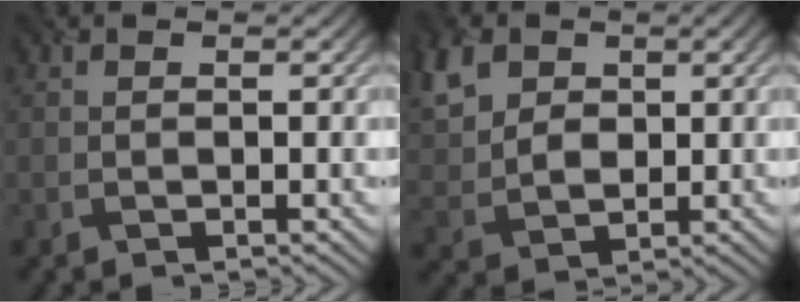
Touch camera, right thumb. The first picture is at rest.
{"total": 8.1, "force": [3.2, 5.7, 4.8], "torque": [-0.137, 0.018, 0.052]}